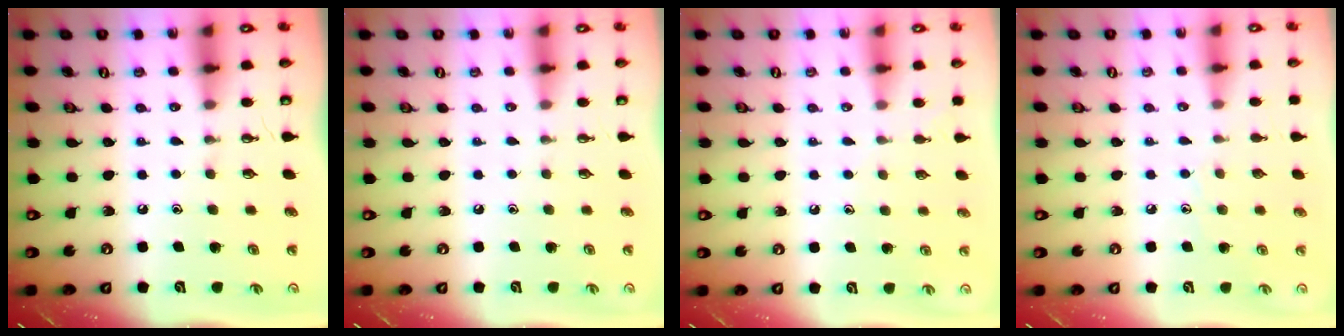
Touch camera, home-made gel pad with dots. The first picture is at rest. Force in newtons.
{"total": 0.0}
{"total": 2.9, "press": 2.9, "slide": 0.4}
{"total": 3.8, "press": 3.8, "slide": 0.4}